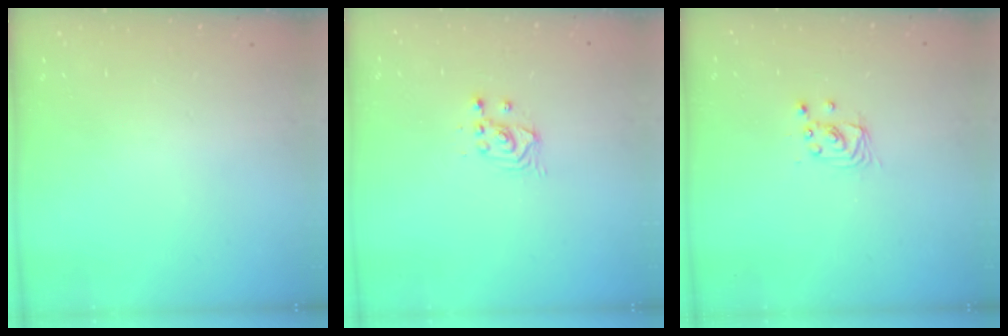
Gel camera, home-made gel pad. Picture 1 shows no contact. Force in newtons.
{"total": 2.4, "press": 2.4, "slide": 0.2}
{"total": 2.9, "press": 2.9, "slide": 0.2}